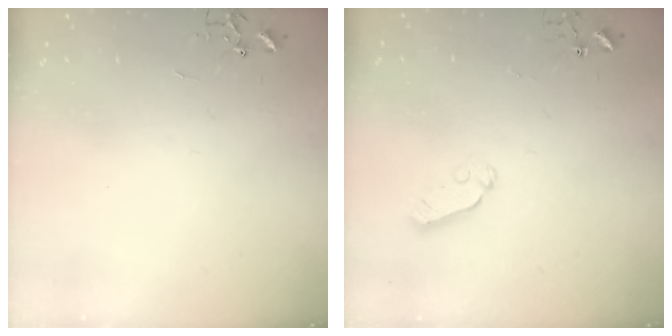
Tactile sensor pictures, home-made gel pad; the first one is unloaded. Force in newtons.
{"total": 4.1, "press": 4.1, "slide": 0.1}